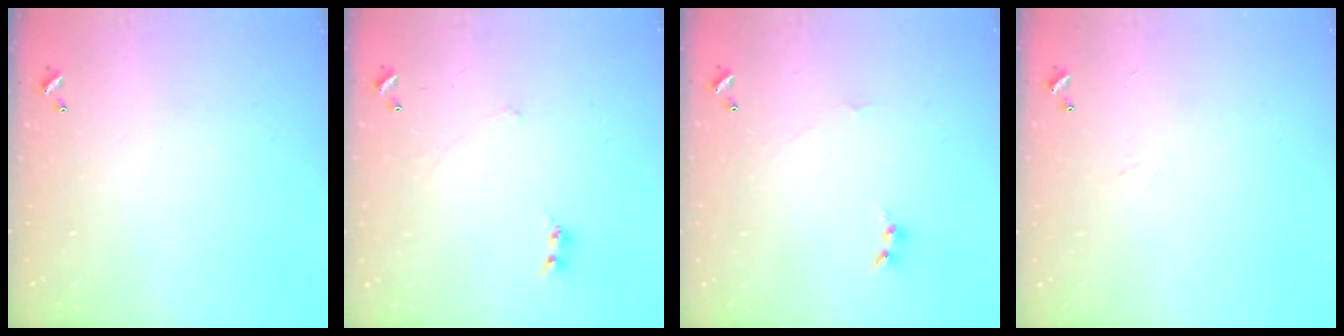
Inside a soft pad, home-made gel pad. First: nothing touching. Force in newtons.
{"total": 1.6, "press": 1.5, "slide": 0.5}
{"total": 1.7, "press": 1.6, "slide": 0.6}
{"total": 0.0}